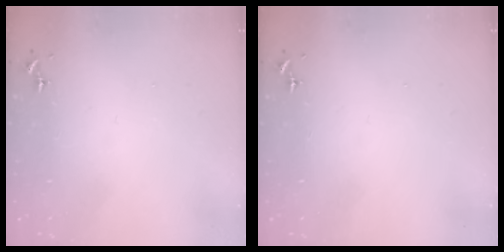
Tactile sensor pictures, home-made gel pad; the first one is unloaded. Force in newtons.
{"total": 0.0}